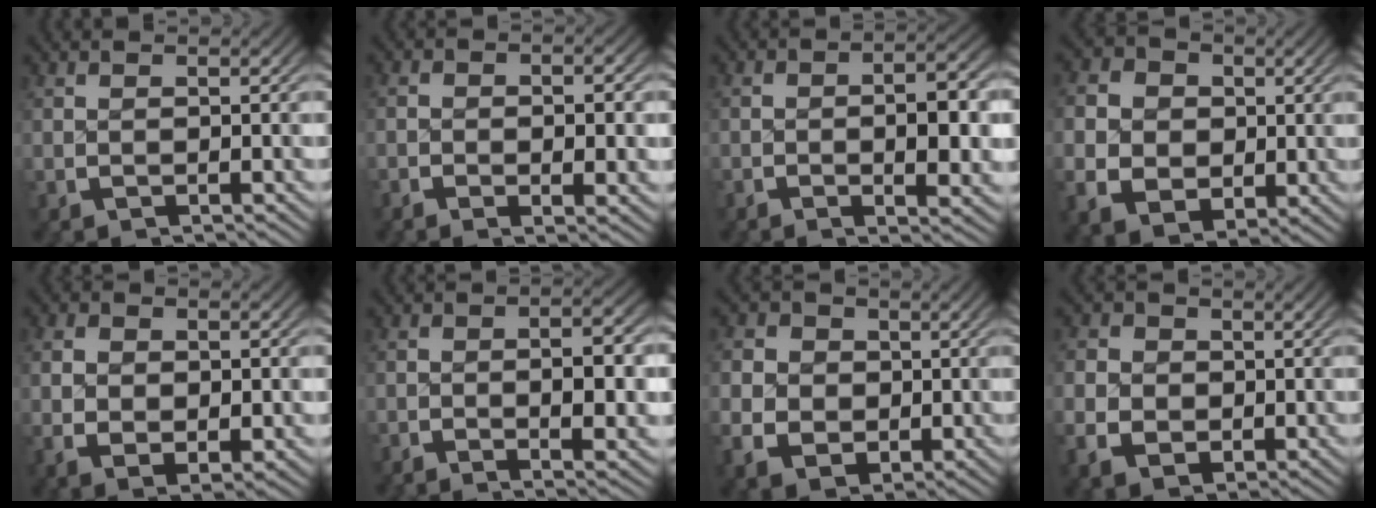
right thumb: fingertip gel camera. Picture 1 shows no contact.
{"total": 2.4, "force": [-0.6, 1.1, 2.0], "torque": [-0.031, -0.009, -0.010]}
{"total": 4.4, "force": [-0.5, 1.7, 4.1], "torque": [-0.057, -0.006, -0.009]}
{"total": 8.4, "force": [-0.1, 6.9, 4.9], "torque": [-0.112, -0.033, 0.012]}
{"total": 5.1, "force": [-0.3, 3.4, 3.8], "torque": [-0.080, -0.021, 0.011]}
{"total": 4.1, "force": [-0.7, 1.5, 3.8], "torque": [-0.054, -0.006, -0.013]}
{"total": 7.5, "force": [-0.1, 6.2, 4.2], "torque": [-0.095, -0.030, 0.013]}
{"total": 5.8, "force": [-0.1, 4.8, 3.3], "torque": [-0.069, -0.020, 0.010]}